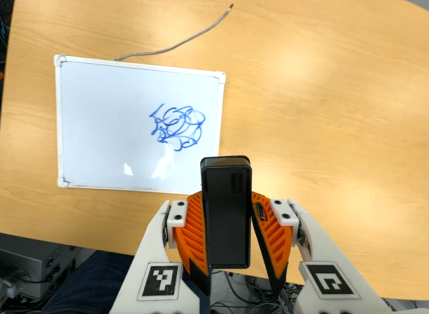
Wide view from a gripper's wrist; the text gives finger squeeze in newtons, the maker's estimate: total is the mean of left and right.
{"total": 6.4, "left": 6.2, "right": 6.6}